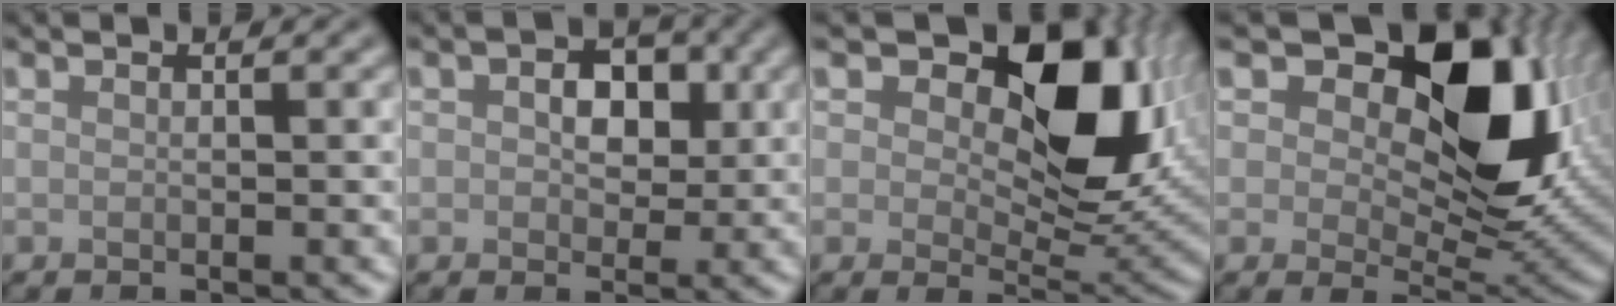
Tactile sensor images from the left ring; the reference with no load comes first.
{"total": 2.4, "force": [0.2, 1.7, 1.6], "torque": [-0.036, 0.004, 0.007]}
{"total": 10.7, "force": [3.5, 6.2, 8.0], "torque": [-0.120, -0.008, 0.068]}
{"total": 11.9, "force": [4.0, 6.9, 8.8], "torque": [-0.130, -0.006, 0.077]}